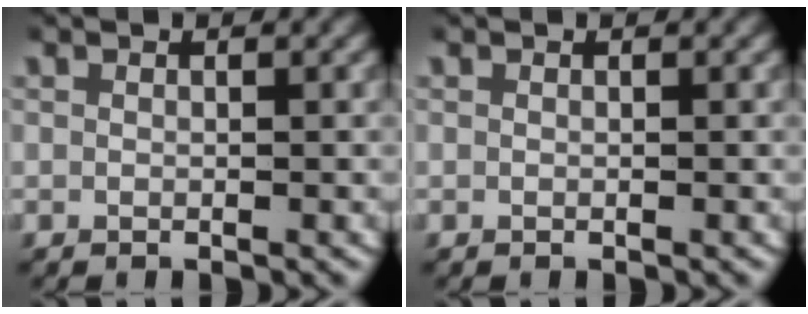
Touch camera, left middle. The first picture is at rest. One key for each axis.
{"total": 0.0}